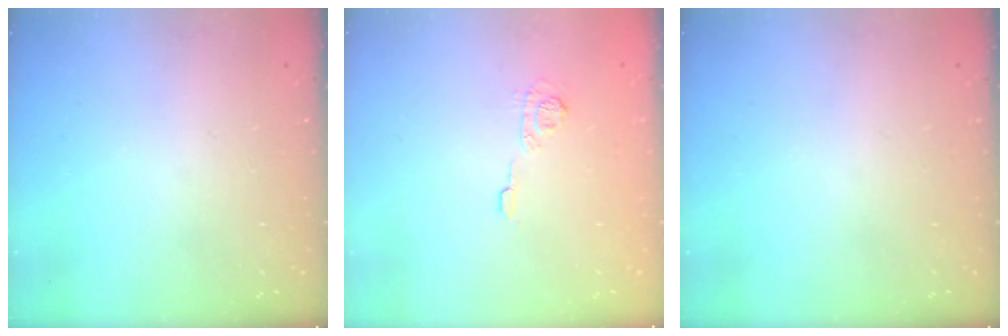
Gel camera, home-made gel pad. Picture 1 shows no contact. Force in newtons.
{"total": 6.7, "press": 6.7, "slide": 0.3}
{"total": 0.0}